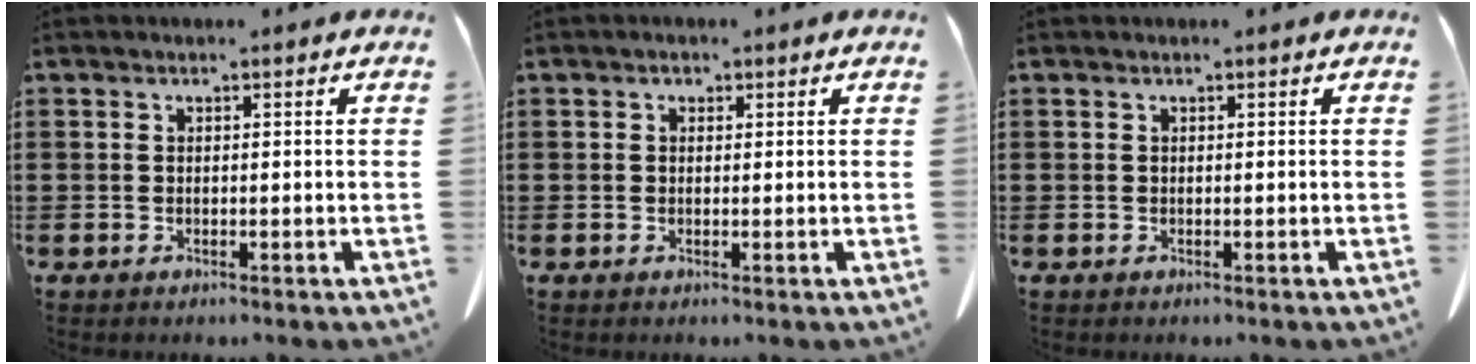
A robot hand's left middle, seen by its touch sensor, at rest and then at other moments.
{"total": 0.6, "force": [0.2, 0.5, 0.2], "torque": [-0.006, 0.004, 0.004]}
{"total": 0.0}